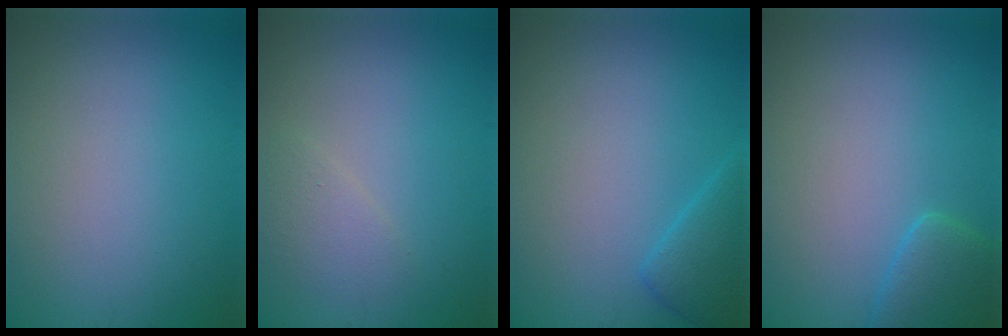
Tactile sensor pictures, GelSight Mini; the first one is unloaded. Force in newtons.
{"total": 1.5, "press": 1.5, "slide": 0.1}
{"total": 2.7, "press": 2.7, "slide": 0.2}
{"total": 2.5, "press": 2.5, "slide": 0.3}